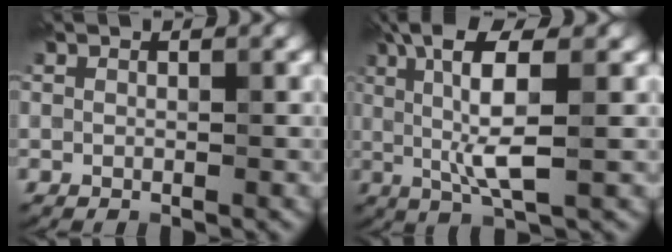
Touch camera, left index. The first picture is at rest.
{"total": 7.6, "force": [1.5, 1.6, 7.2], "torque": [-0.135, 0.004, 0.026]}